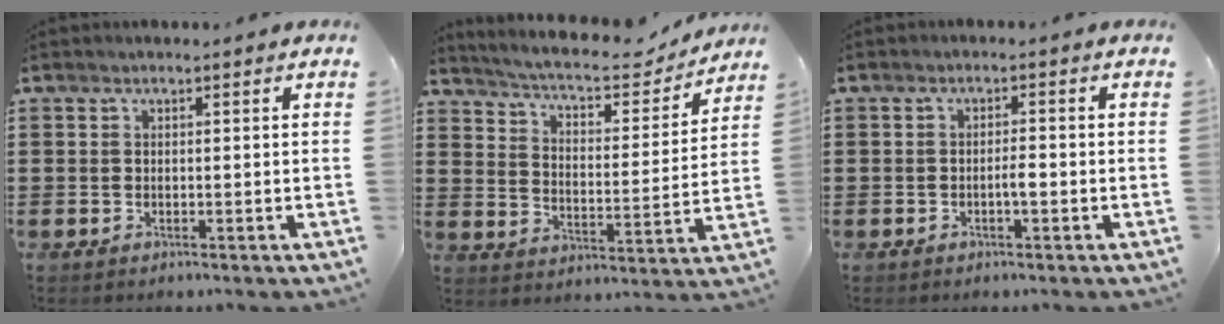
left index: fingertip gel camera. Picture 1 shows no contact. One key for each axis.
{"total": 6.0, "fx": 5.6, "fy": 0.8, "fz": 2.2, "tx": -0.069, "ty": -0.035, "tz": 0.091}
{"total": 2.1, "fx": -0.7, "fy": 0.6, "fz": 1.8, "tx": -0.036, "ty": 0.004, "tz": -0.014}